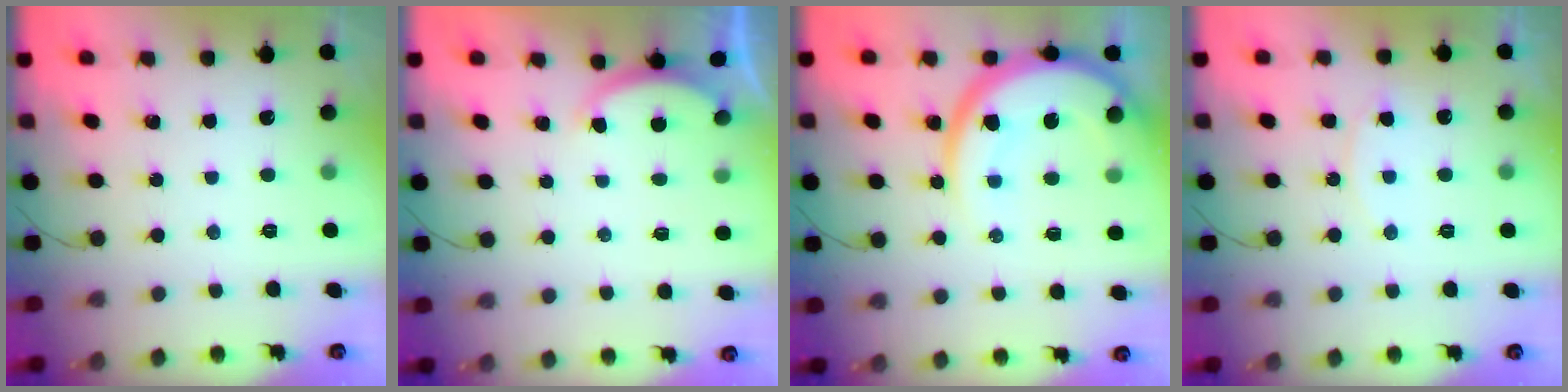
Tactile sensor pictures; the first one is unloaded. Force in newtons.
{"total": 1.9, "press": 1.8, "slide": 0.5}
{"total": 14.3, "press": 14.2, "slide": 1.3}
{"total": 5.8, "press": 5.8, "slide": 0.6}